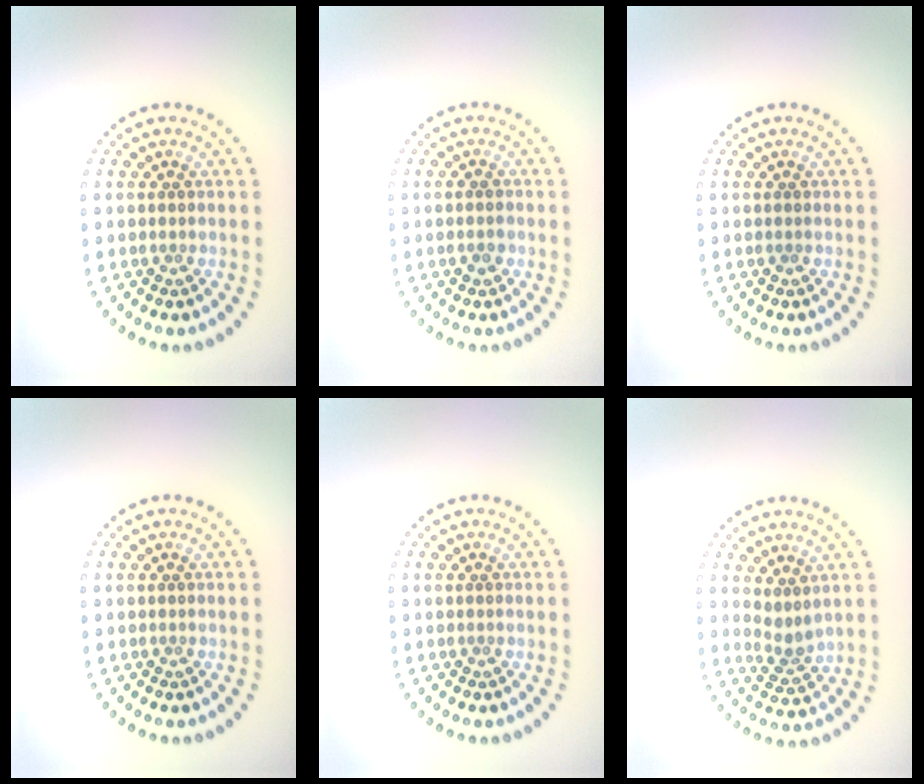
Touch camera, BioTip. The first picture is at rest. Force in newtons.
{"total": 1.1, "press": 1.0, "slide": 0.4}
{"total": 0.0}
{"total": 0.0}
{"total": 0.0}
{"total": 2.0, "press": 1.5, "slide": 1.3}